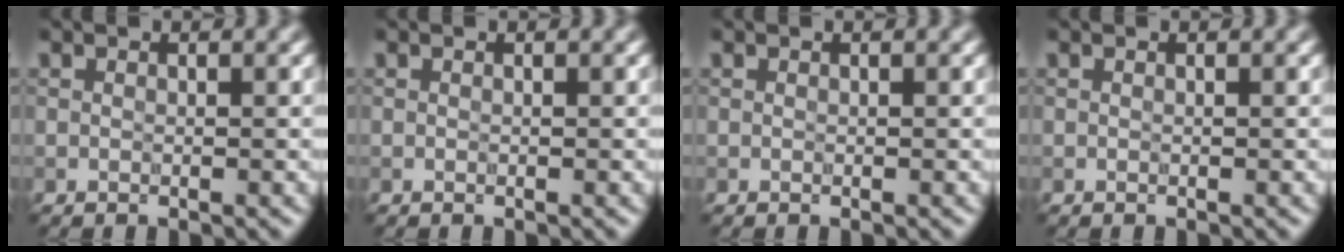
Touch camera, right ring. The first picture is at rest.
{"total": 0.0}
{"total": 0.0}
{"total": 0.0}